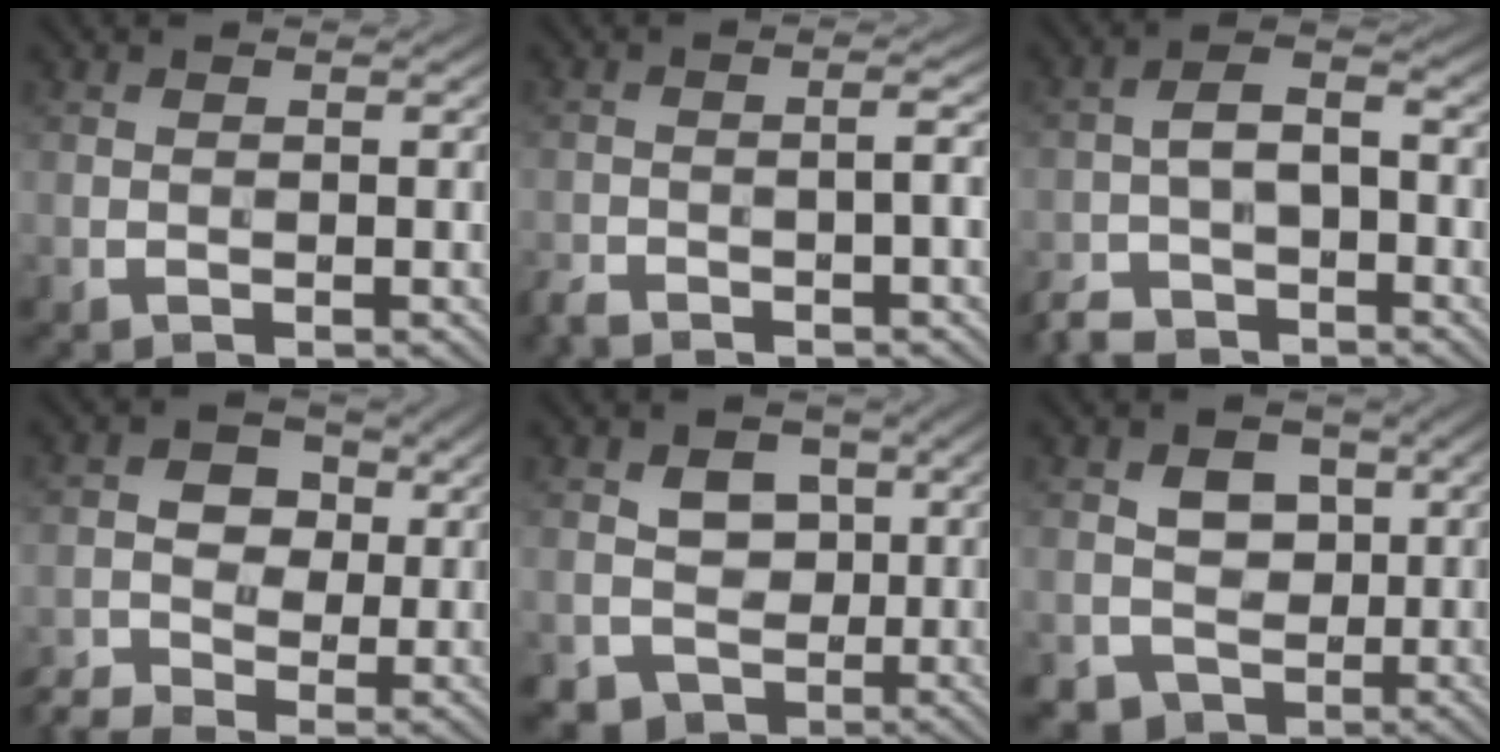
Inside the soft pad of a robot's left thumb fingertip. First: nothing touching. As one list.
[{"total": 3.7, "force": [-2.7, 0.7, 2.4], "torque": [-0.037, 0.001, -0.057]}, {"total": 6.1, "force": [-4.4, 2.9, 3.1], "torque": [-0.060, -0.002, -0.095]}, {"total": 4.3, "force": [-1.4, 3.5, 2.2], "torque": [-0.048, 0.005, -0.035]}, {"total": 6.5, "force": [-0.3, 5.7, 3.0], "torque": [-0.044, -0.005, -0.017]}, {"total": 6.2, "force": [-0.1, 5.5, 2.9], "torque": [-0.044, -0.001, -0.013]}]